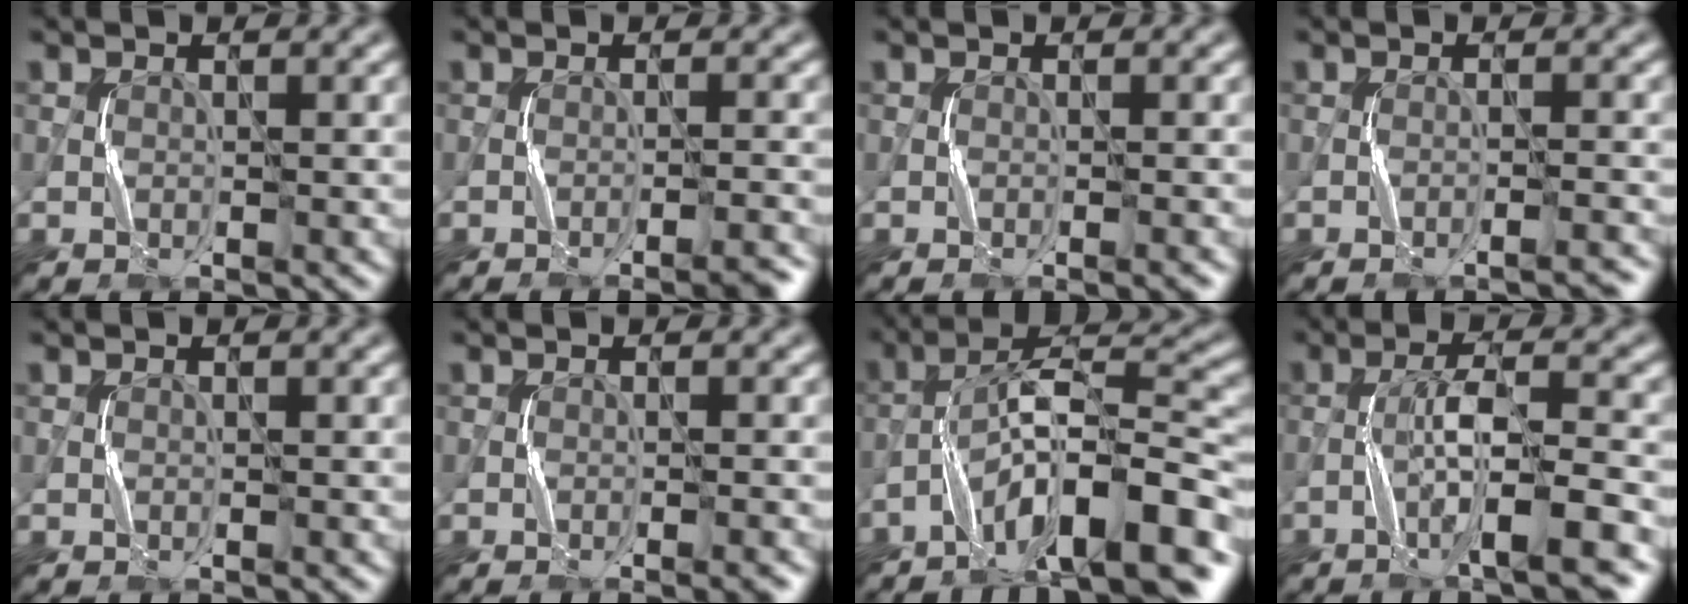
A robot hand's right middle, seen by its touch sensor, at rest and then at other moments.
{"total": 2.4, "force": [-1.6, 0.2, 1.8], "torque": [-0.021, 0.009, -0.025]}
{"total": 0.8, "force": [-0.4, -0.2, 0.7], "torque": [-0.011, -0.001, -0.005]}
{"total": 1.4, "force": [-1.1, -0.1, 0.9], "torque": [-0.011, 0.012, -0.019]}
{"total": 0.0}
{"total": 1.5, "force": [-0.8, -0.1, 1.3], "torque": [-0.019, -0.001, -0.010]}
{"total": 12.0, "force": [-7.1, 2.9, 9.2], "torque": [-0.147, 0.021, -0.123]}
{"total": 7.3, "force": [-3.6, 0.8, 6.3], "torque": [-0.106, 0.013, -0.063]}